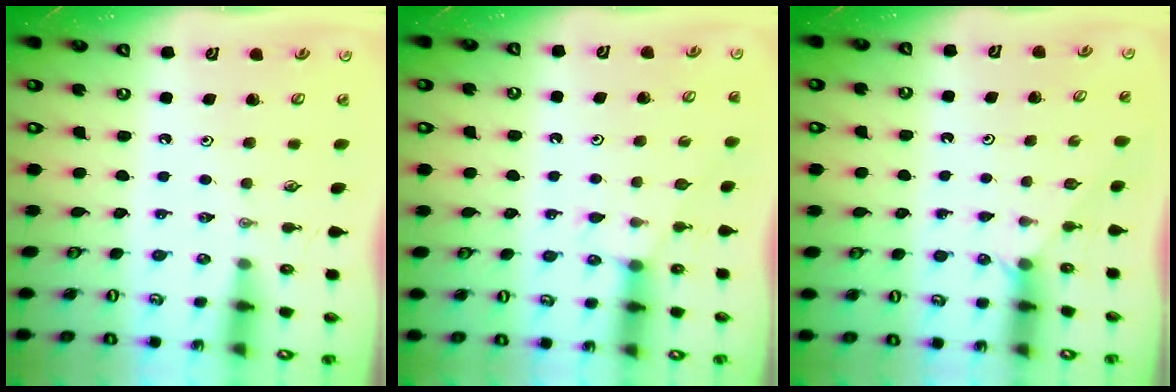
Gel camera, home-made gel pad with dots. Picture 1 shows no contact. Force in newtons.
{"total": 4.3, "press": 4.3, "slide": 0.4}
{"total": 1.5, "press": 1.5, "slide": 0.3}